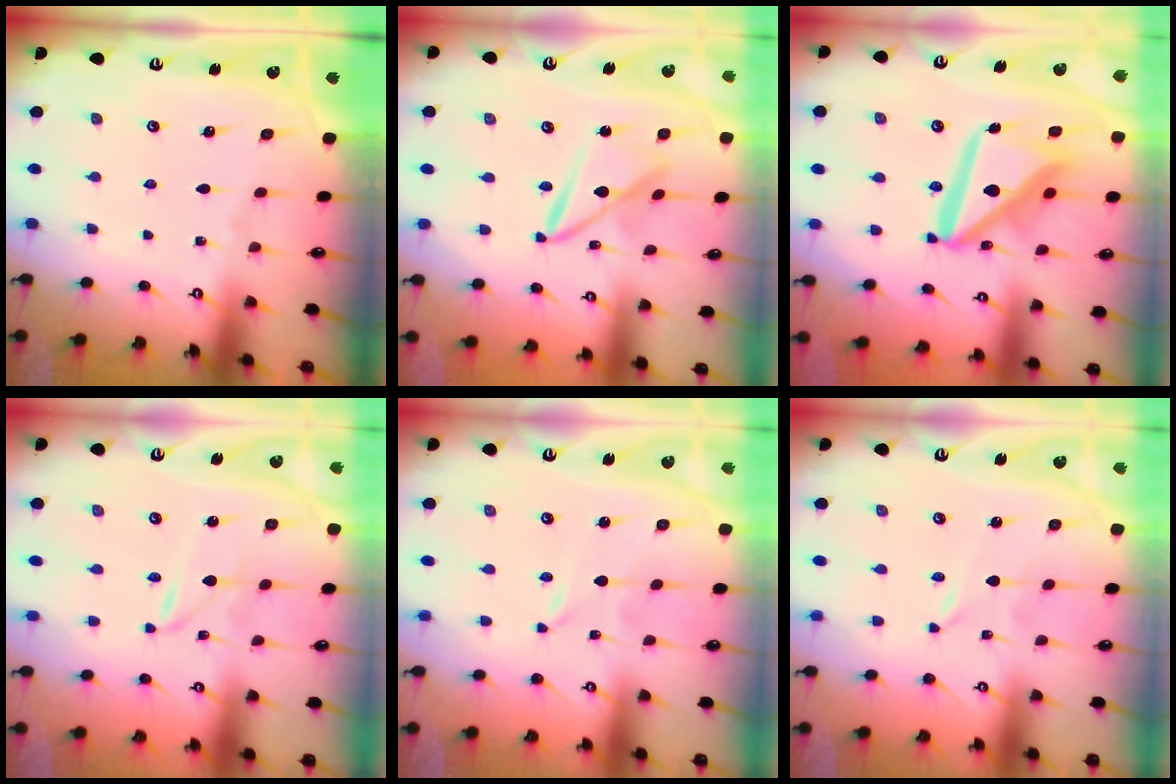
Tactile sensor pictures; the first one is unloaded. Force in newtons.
{"total": 9.1, "press": 9.1, "slide": 0.8}
{"total": 17.3, "press": 17.2, "slide": 2.1}
{"total": 1.6, "press": 1.6, "slide": 0.2}
{"total": 0.0}
{"total": 0.0}